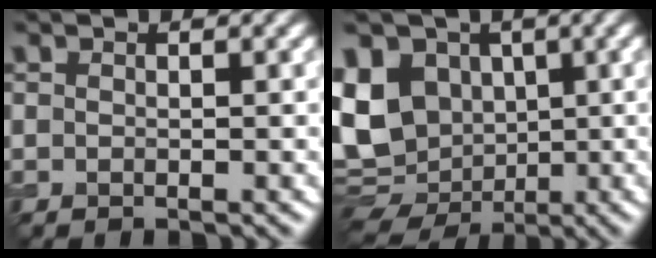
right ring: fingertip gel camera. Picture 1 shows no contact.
{"total": 13.0, "force": [-0.2, 10.5, 7.6], "torque": [-0.168, -0.001, -0.010]}